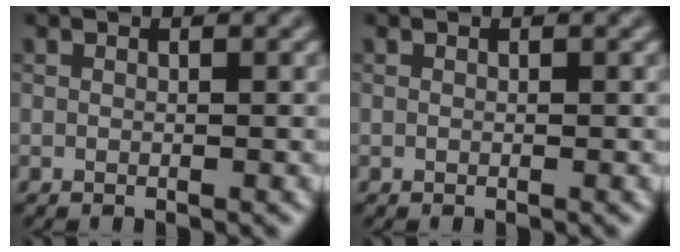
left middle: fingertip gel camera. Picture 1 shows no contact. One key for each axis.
{"total": 0.0}